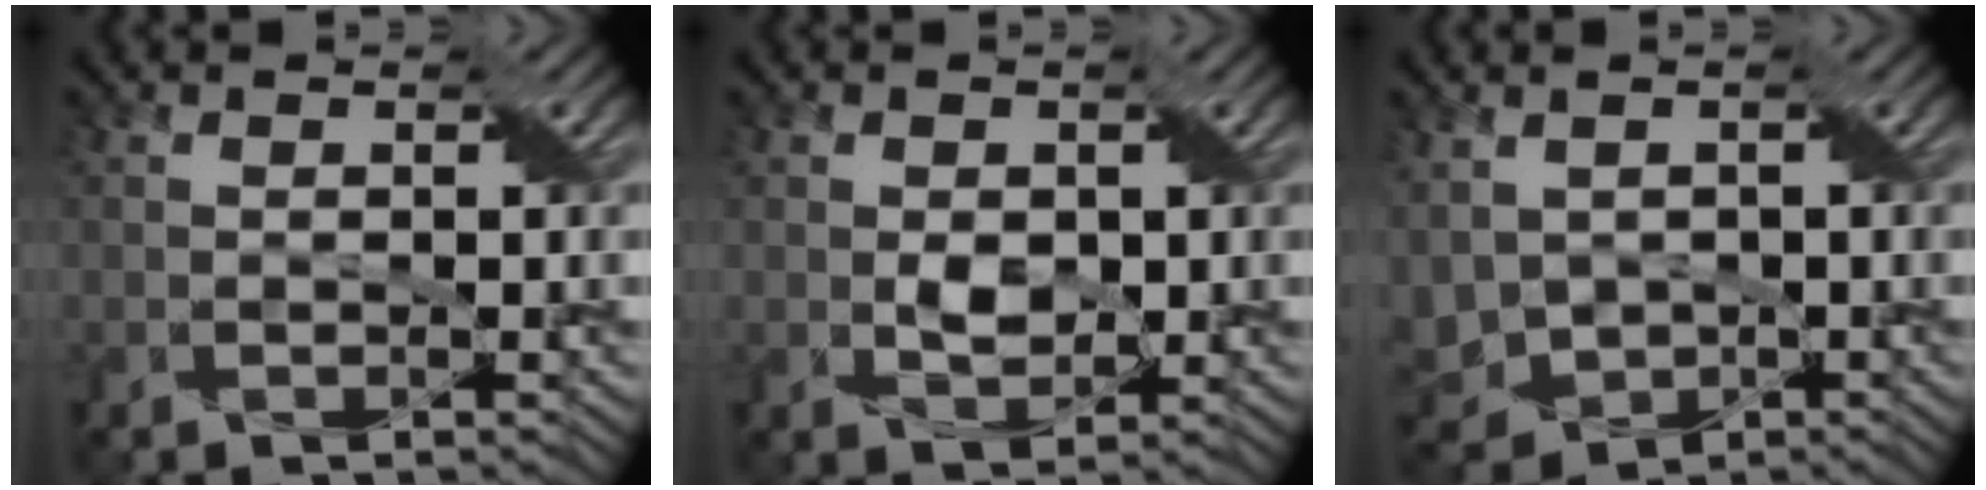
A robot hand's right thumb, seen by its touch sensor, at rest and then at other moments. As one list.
[{"total": 2.8, "force": [0.3, 1.9, 2.0], "torque": [-0.044, -0.002, 0.008]}, {"total": 5.7, "force": [-0.1, 4.2, 3.8], "torque": [-0.116, -0.014, -0.005]}]